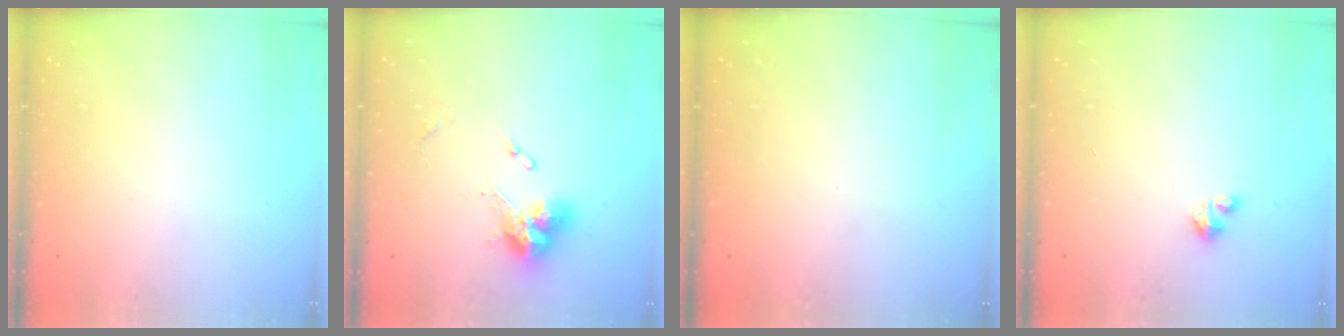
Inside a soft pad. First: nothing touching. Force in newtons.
{"total": 11.5, "press": 11.4, "slide": 1.4}
{"total": 0.7, "press": 0.6, "slide": 0.4}
{"total": 0.9, "press": 0.9, "slide": 0.2}